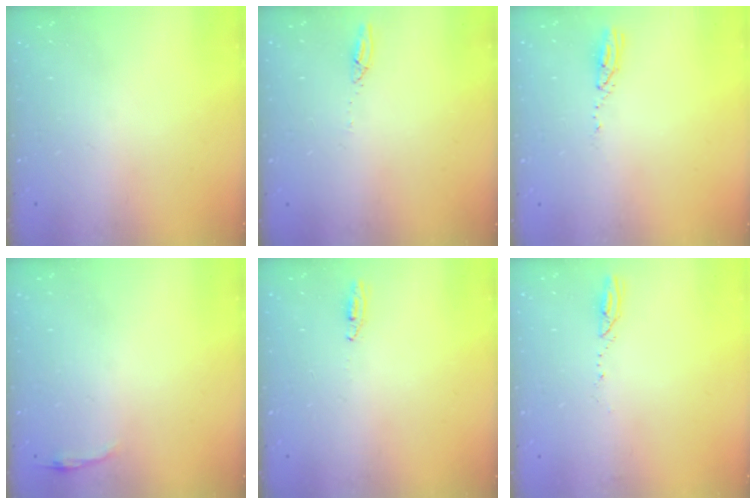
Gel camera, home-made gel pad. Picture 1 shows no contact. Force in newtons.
{"total": 2.7, "press": 2.7, "slide": 0.2}
{"total": 3.5, "press": 3.5, "slide": 0.3}
{"total": 2.8, "press": 2.8, "slide": 0.6}
{"total": 2.7, "press": 2.5, "slide": 1.0}
{"total": 2.6, "press": 2.6, "slide": 0.3}